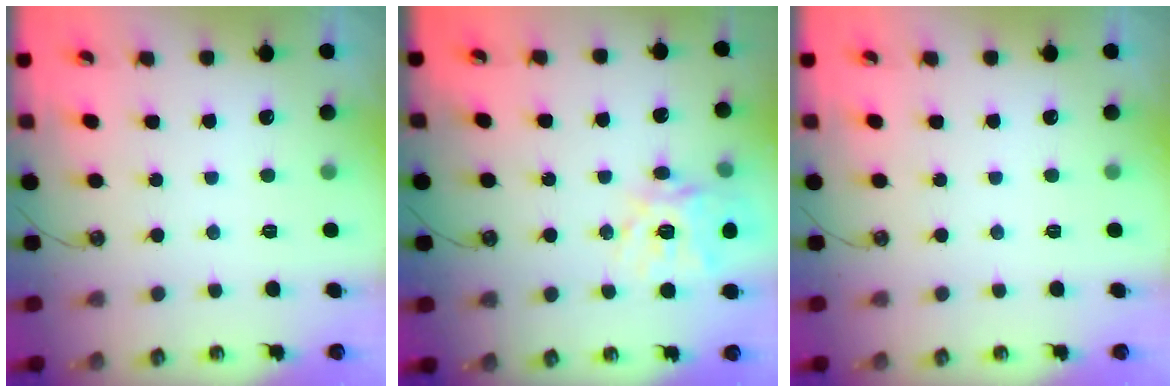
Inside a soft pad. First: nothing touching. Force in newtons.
{"total": 17.4, "press": 17.3, "slide": 1.9}
{"total": 0.0}